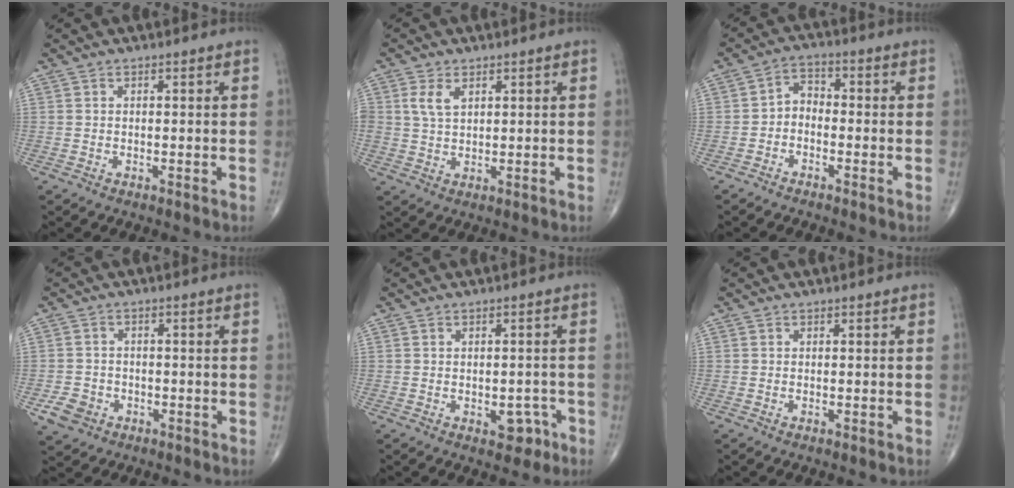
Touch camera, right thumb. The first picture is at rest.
{"total": 4.0, "force": [1.6, 2.4, 2.7], "torque": [-0.049, -0.003, 0.035]}
{"total": 3.9, "force": [-1.5, 2.7, 2.3], "torque": [-0.025, 0.028, -0.041]}
{"total": 3.8, "force": [-1.5, 3.2, 1.5], "torque": [-0.023, 0.005, -0.021]}
{"total": 3.7, "force": [-1.6, 2.3, 2.4], "torque": [-0.010, 0.013, -0.017]}
{"total": 0.0}